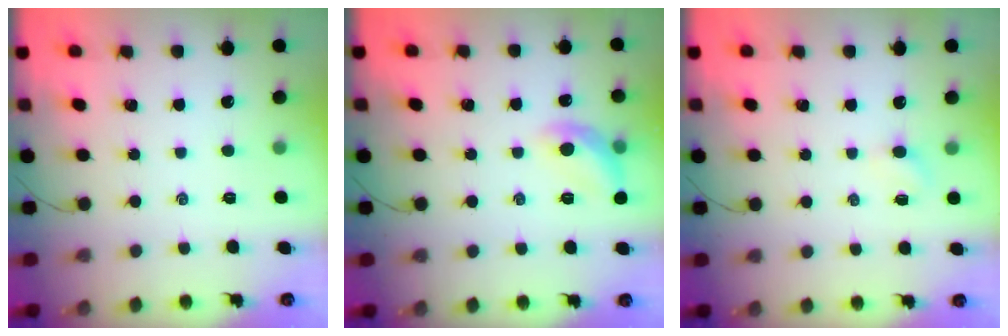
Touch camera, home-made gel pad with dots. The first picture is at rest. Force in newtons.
{"total": 9.9, "press": 9.9, "slide": 0.2}
{"total": 1.6, "press": 1.5, "slide": 0.6}